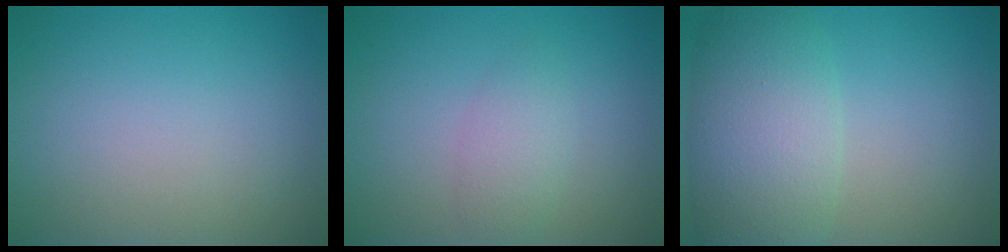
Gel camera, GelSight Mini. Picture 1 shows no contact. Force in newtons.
{"total": 2.1, "press": 2.1, "slide": 0.1}
{"total": 7.7, "press": 7.7, "slide": 0.2}